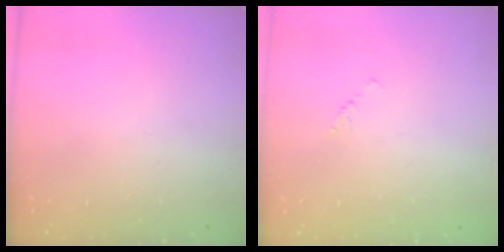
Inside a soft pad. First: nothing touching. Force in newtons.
{"total": 1.2, "press": 1.2, "slide": 0.2}